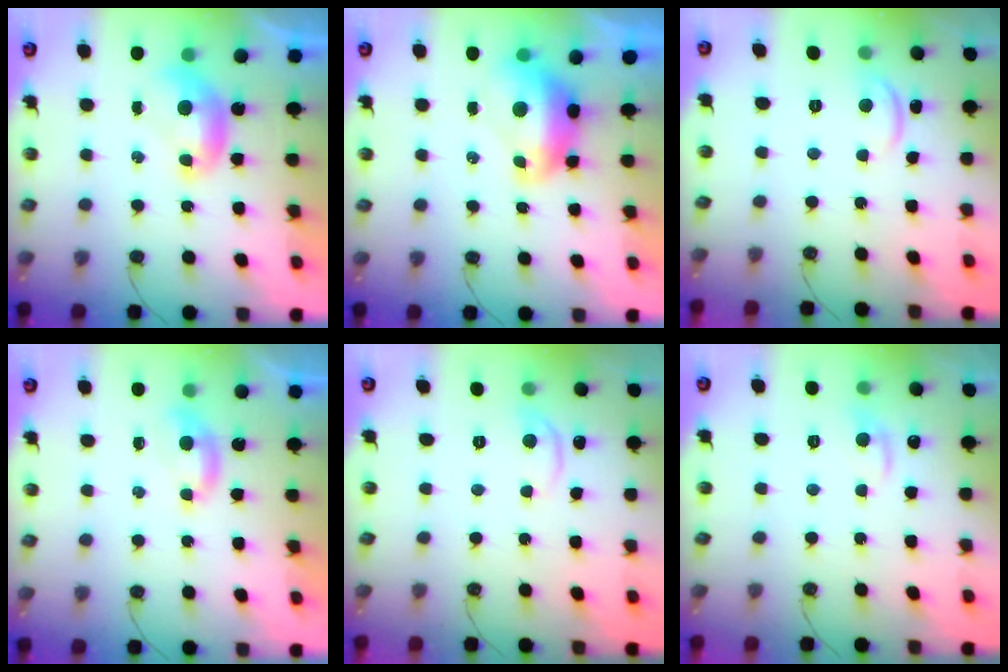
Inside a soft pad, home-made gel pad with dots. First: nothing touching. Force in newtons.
{"total": 2.6, "press": 2.5, "slide": 0.7}
{"total": 0.7, "press": 0.6, "slide": 0.3}
{"total": 1.6, "press": 1.5, "slide": 0.5}
{"total": 2.2, "press": 2.2, "slide": 0.5}
{"total": 0.8, "press": 0.0, "slide": 0.8}